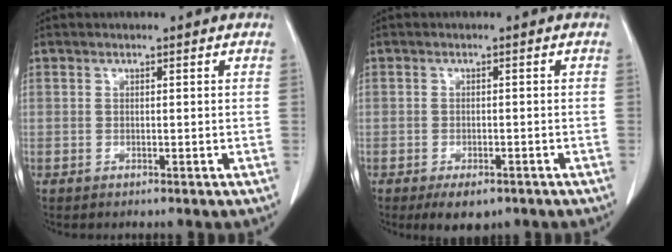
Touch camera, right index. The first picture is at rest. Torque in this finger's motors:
{"motor_torque": [-0.03, 0.04, 0.04, 0.00]}